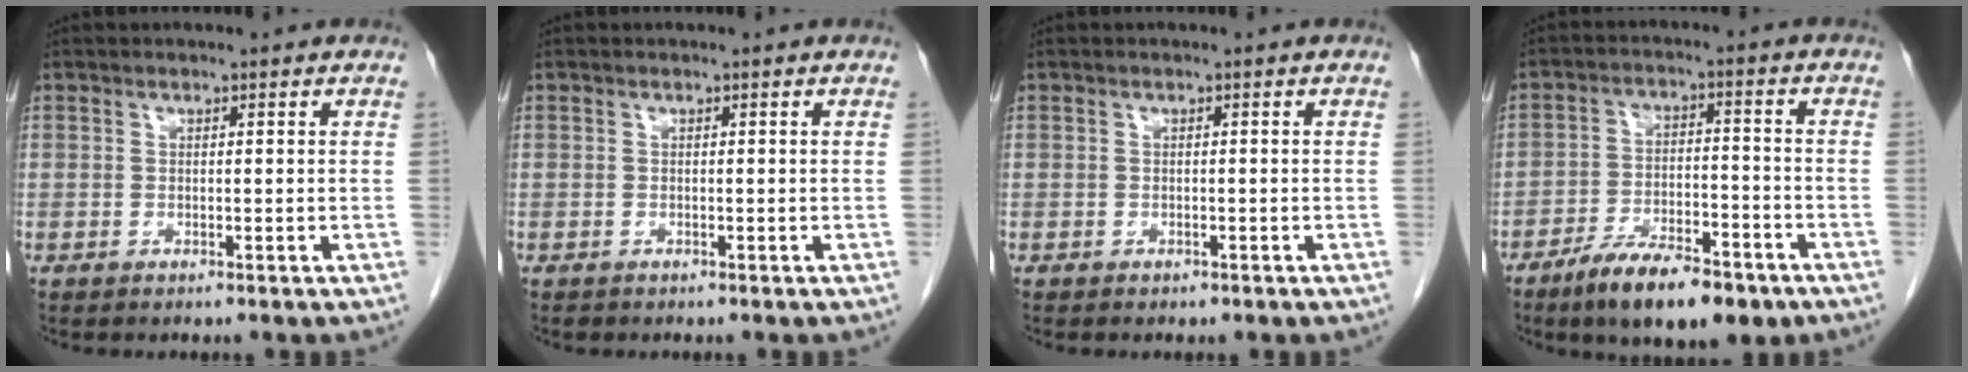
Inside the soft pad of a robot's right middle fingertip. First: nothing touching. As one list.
[{"total": 0.0}, {"total": 0.7, "force": [-0.5, 0.4, 0.3], "torque": [-0.009, 0.001, -0.005]}, {"total": 12.0, "force": [-8.4, 3.9, 7.7], "torque": [-0.120, -0.005, -0.136]}]